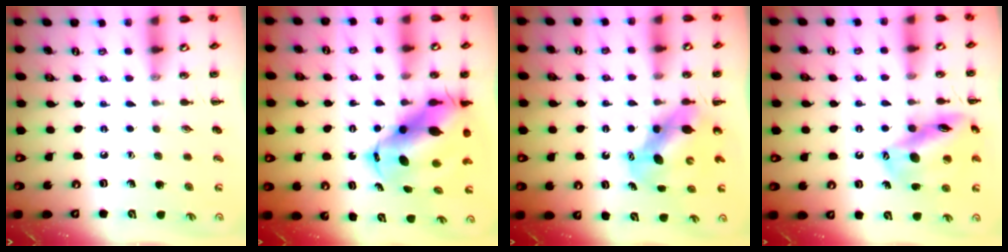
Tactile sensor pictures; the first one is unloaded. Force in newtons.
{"total": 12.7, "press": 12.3, "slide": 3.4}
{"total": 6.4, "press": 6.3, "slide": 0.9}
{"total": 15.0, "press": 14.6, "slide": 3.4}